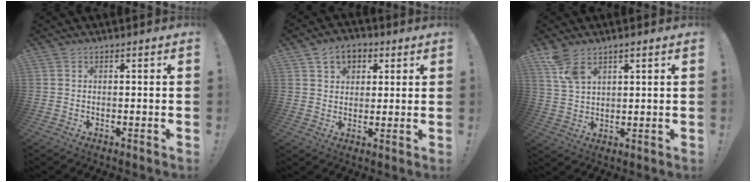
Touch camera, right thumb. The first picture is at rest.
{"total": 7.3, "force": [3.4, 5.6, 3.3], "torque": [-0.047, -0.008, 0.063]}
{"total": 7.0, "force": [4.4, 3.2, 4.3], "torque": [-0.081, -0.021, 0.083]}